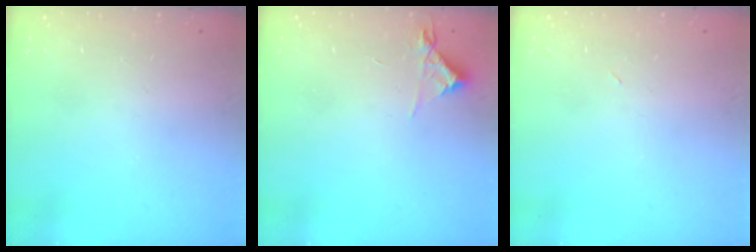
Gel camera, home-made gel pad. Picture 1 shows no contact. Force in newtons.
{"total": 5.0, "press": 4.9, "slide": 0.7}
{"total": 2.9, "press": 2.9, "slide": 0.7}